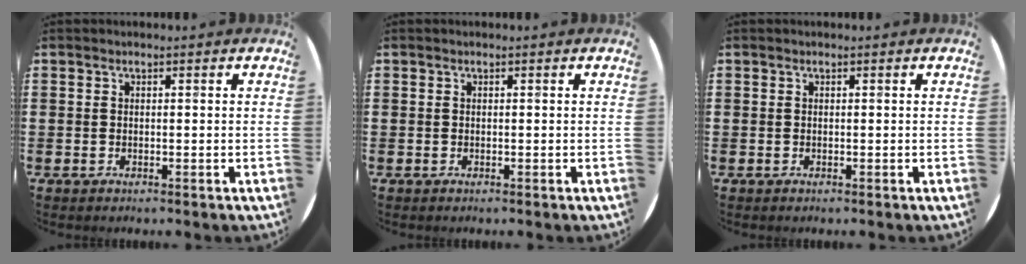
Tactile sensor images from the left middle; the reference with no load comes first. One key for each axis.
{"total": 0.0}
{"total": 0.0}